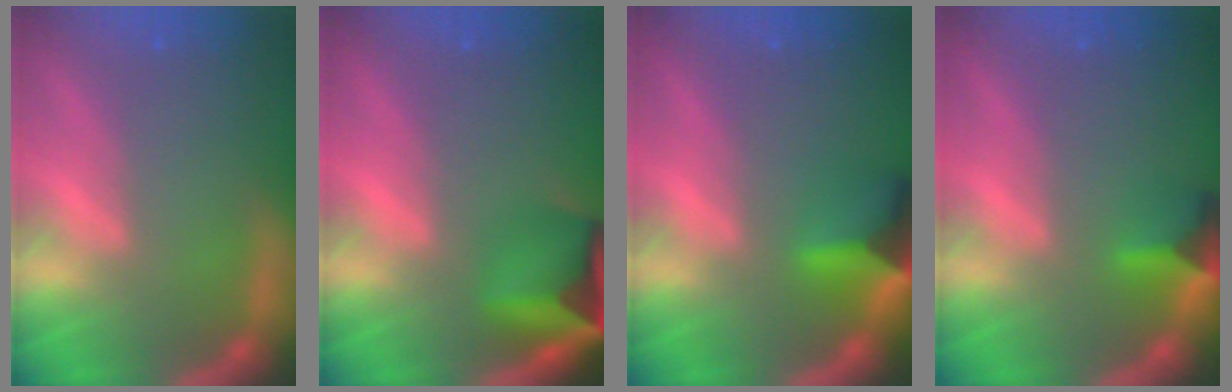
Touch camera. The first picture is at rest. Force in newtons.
{"total": 6.9}
{"total": 5.4}
{"total": 3.4}